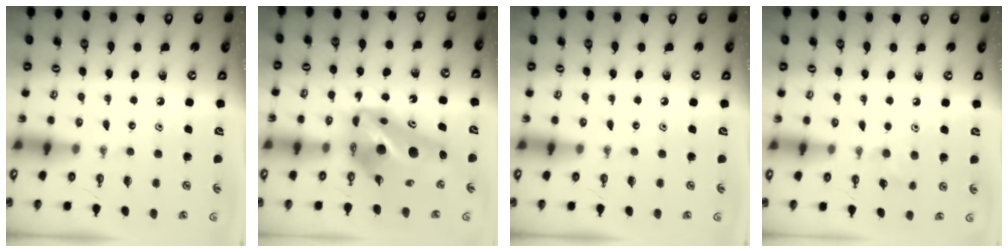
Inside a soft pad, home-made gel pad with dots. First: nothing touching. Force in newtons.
{"total": 15.8, "press": 15.7, "slide": 1.1}
{"total": 0.0}
{"total": 6.6, "press": 6.2, "slide": 2.2}